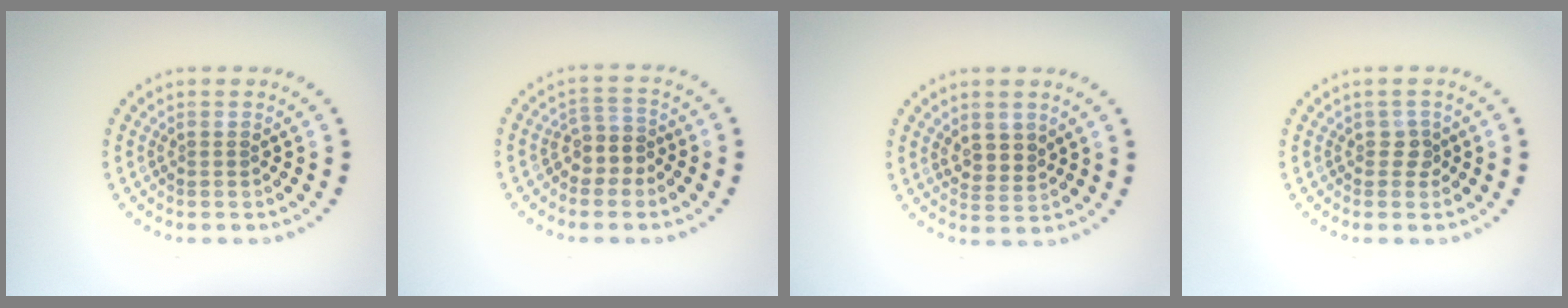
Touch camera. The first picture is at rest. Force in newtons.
{"total": 2.4, "press": 2.0, "slide": 1.3}
{"total": 2.3, "press": 2.1, "slide": 1.0}
{"total": 1.2, "press": 1.0, "slide": 0.7}